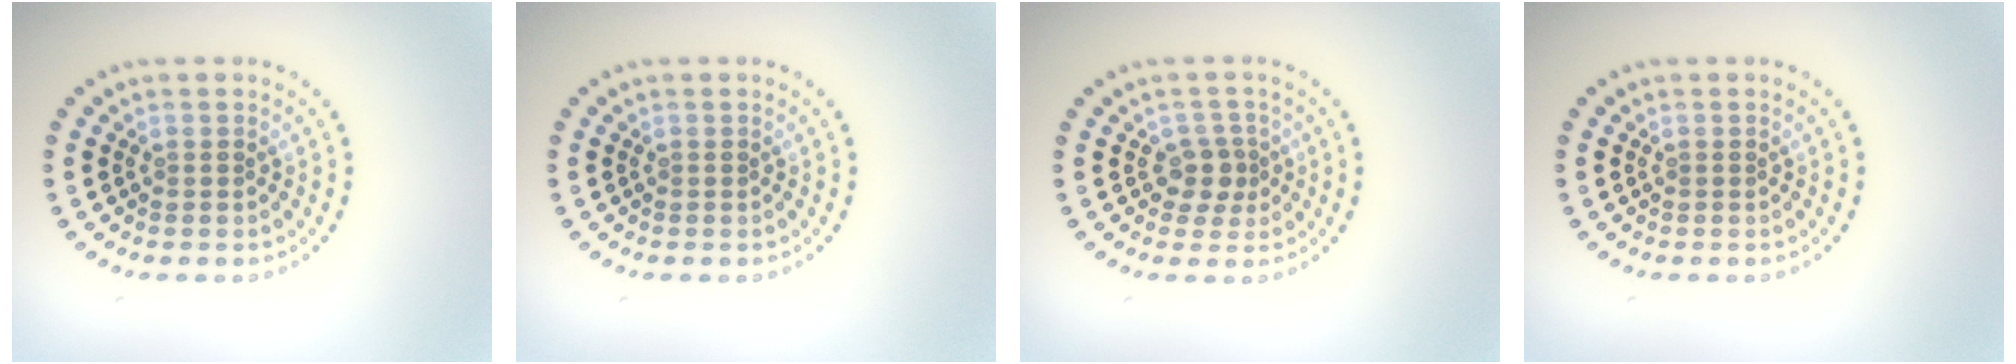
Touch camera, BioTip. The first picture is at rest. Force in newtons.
{"total": 0.0}
{"total": 2.2, "press": 1.9, "slide": 1.1}
{"total": 0.0}